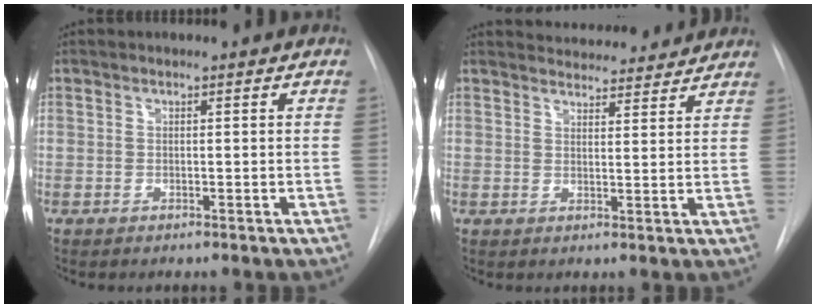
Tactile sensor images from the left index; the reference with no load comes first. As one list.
[{"total": 10.8, "force": [10.4, 2.2, 2.0], "torque": [-0.017, 0.011, 0.125]}]